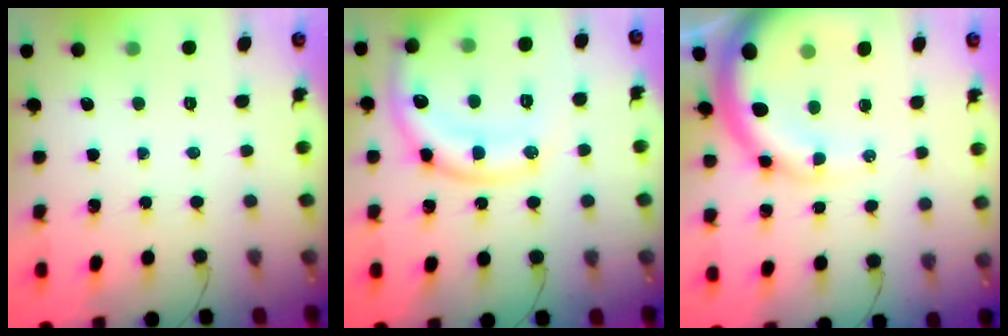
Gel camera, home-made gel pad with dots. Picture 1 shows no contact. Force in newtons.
{"total": 16.5, "press": 16.4, "slide": 1.8}
{"total": 14.7, "press": 14.3, "slide": 3.2}